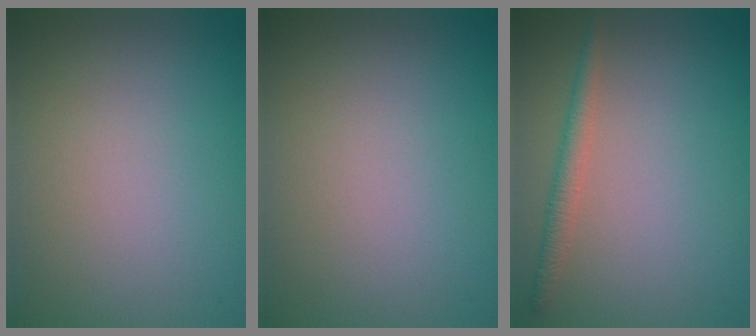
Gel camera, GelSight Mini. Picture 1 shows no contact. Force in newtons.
{"total": 0.0}
{"total": 1.9, "press": 1.9, "slide": 0.0}